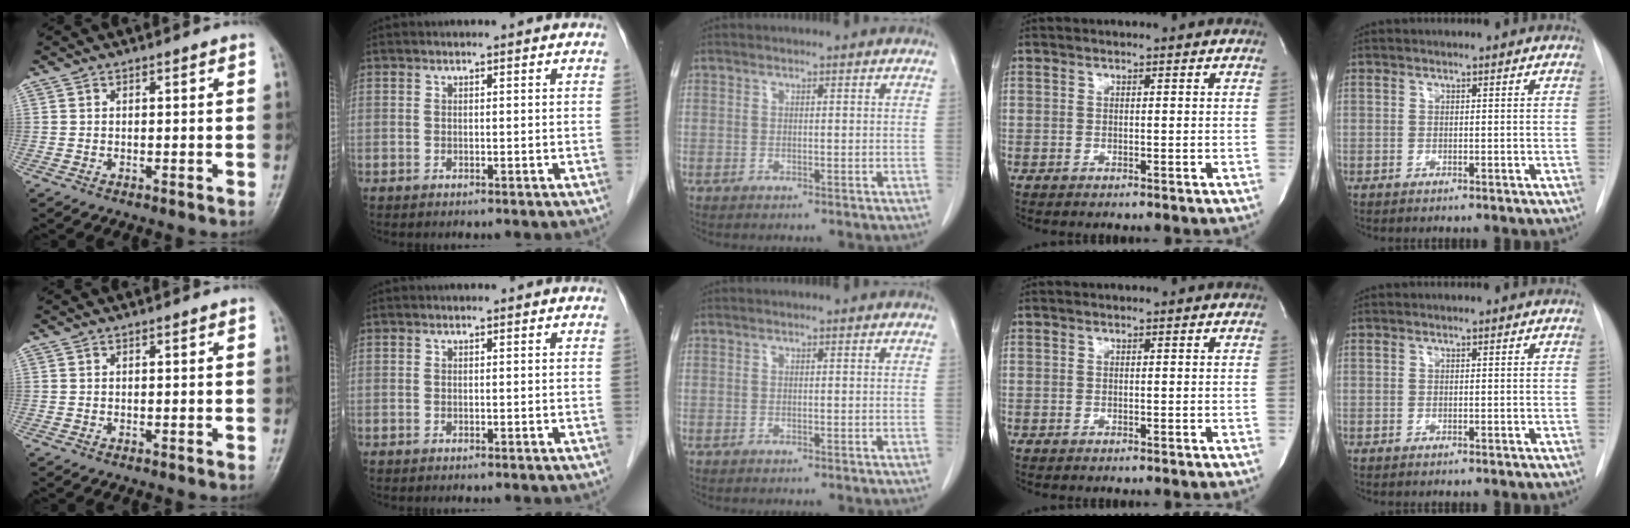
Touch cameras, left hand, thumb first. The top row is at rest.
{}